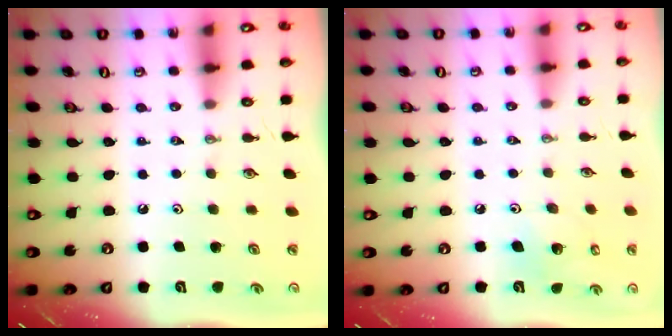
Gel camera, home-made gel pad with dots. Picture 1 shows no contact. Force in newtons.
{"total": 6.8, "press": 6.3, "slide": 2.4}